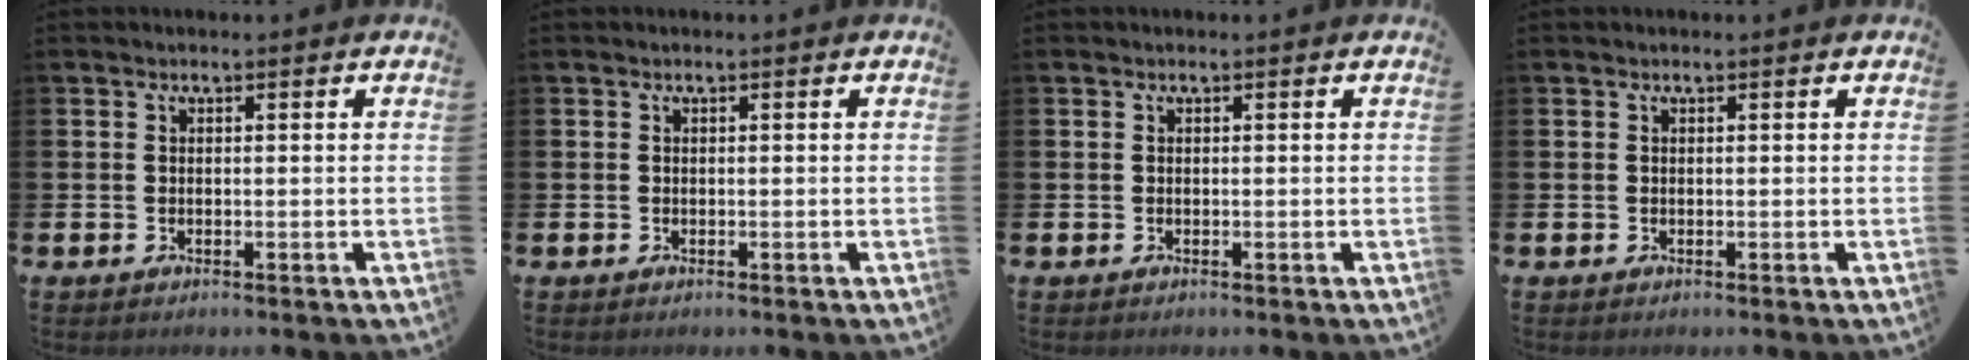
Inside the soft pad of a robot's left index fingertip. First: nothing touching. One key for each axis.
{"total": 0.0}
{"total": 0.0}
{"total": 0.0}